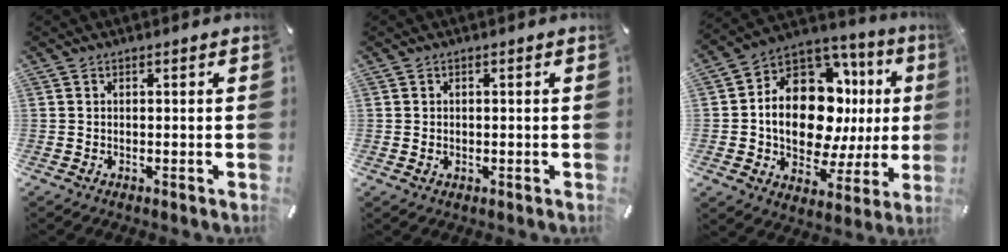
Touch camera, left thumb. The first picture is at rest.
{"total": 1.2, "force": [-0.1, 1.0, 0.6], "torque": [-0.004, 0.001, -0.004]}
{"total": 19.5, "force": [2.4, 12.3, 14.9], "torque": [-0.253, -0.036, 0.038]}